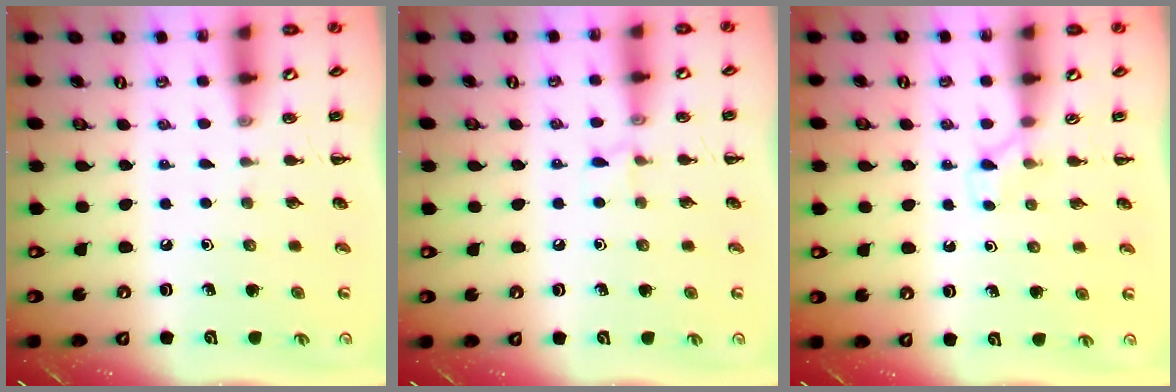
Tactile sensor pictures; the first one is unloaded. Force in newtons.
{"total": 4.0, "press": 3.8, "slide": 1.3}
{"total": 2.5, "press": 2.3, "slide": 1.0}